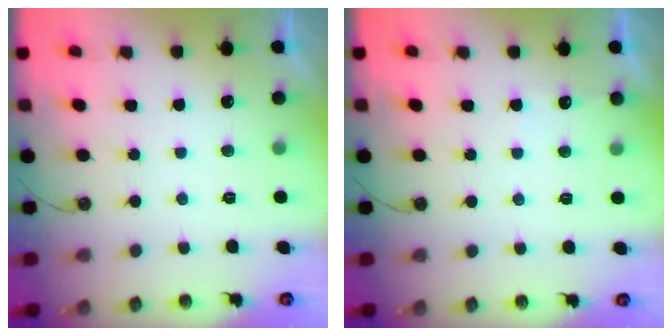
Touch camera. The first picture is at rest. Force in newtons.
{"total": 3.6, "press": 3.6, "slide": 0.5}